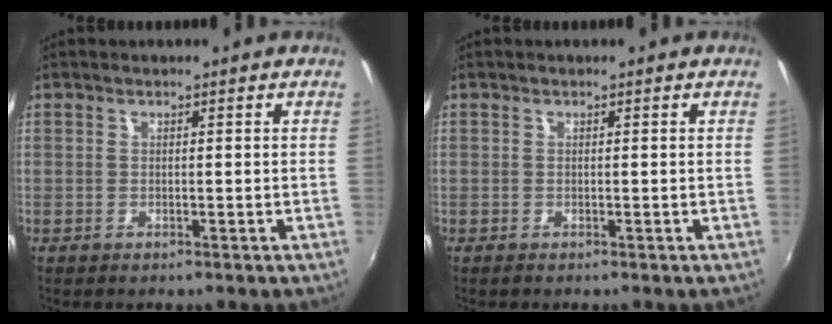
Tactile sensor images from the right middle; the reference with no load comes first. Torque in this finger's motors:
{"motor_torque": [0.18, -0.32, 0.04, 0.00]}